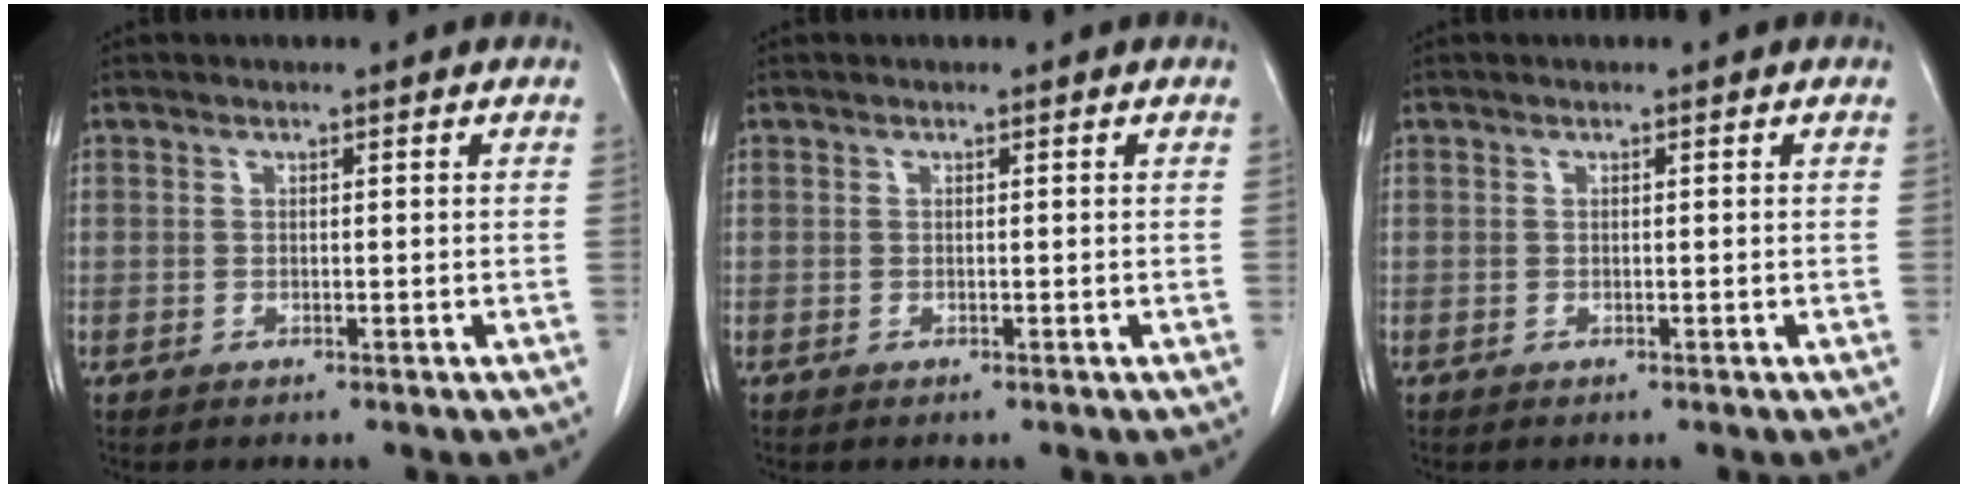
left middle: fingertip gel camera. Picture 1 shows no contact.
{"total": 0.0}
{"total": 0.0}